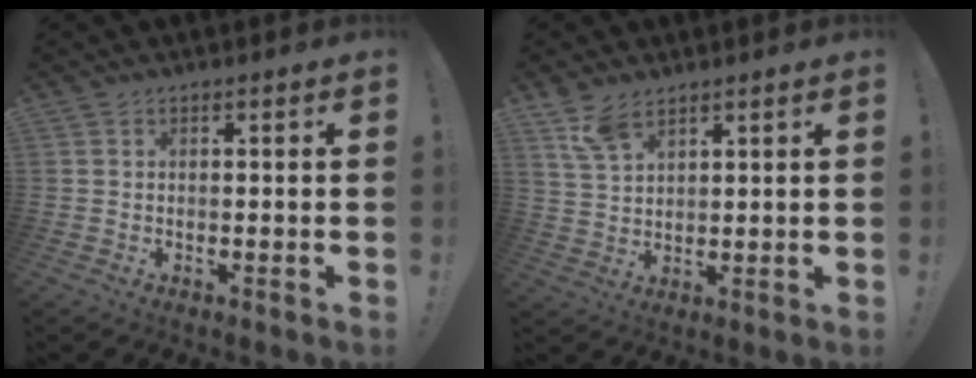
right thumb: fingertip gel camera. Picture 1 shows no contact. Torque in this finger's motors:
{"motor_torque": [0.10, 0.29, 0.81, 0.42, 0.01]}